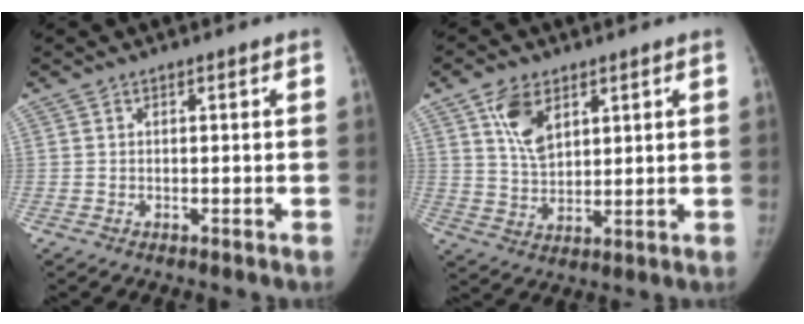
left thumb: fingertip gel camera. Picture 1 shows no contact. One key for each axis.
{"total": 8.2, "fx": 4.0, "fy": 4.9, "fz": 5.3, "tx": -0.076, "ty": -0.022, "tz": 0.079}